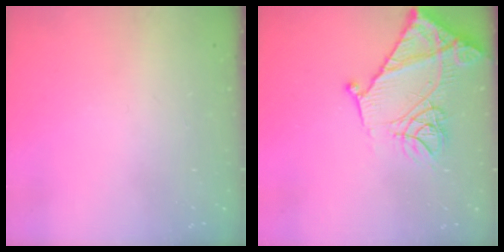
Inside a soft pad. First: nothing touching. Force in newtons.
{"total": 19.3, "press": 19.2, "slide": 2.1}